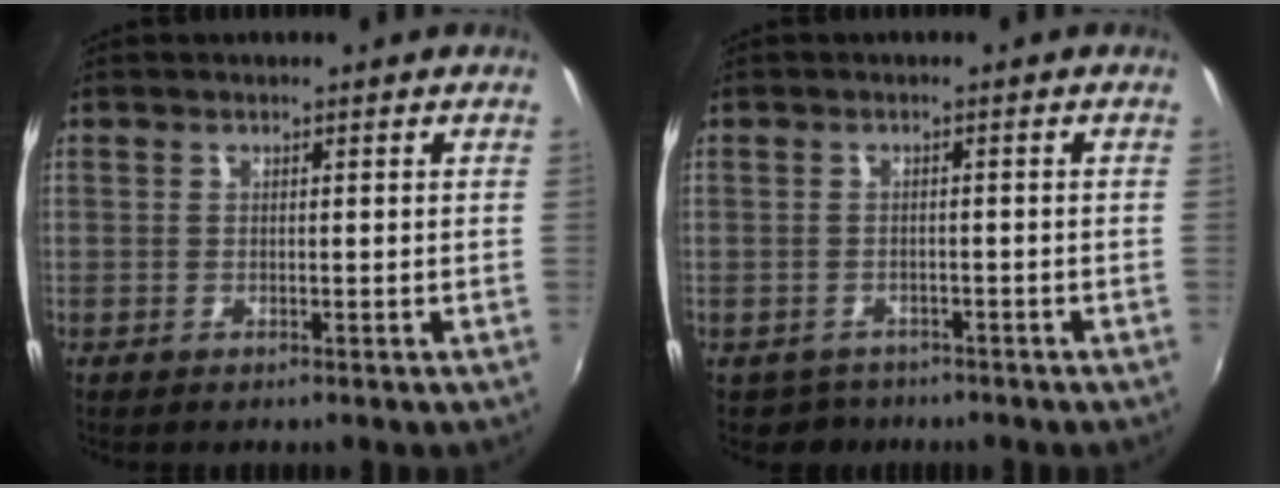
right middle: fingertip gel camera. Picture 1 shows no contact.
{"total": 3.1, "force": [-2.3, 2.0, -0.1], "torque": [-0.009, -0.002, -0.036]}